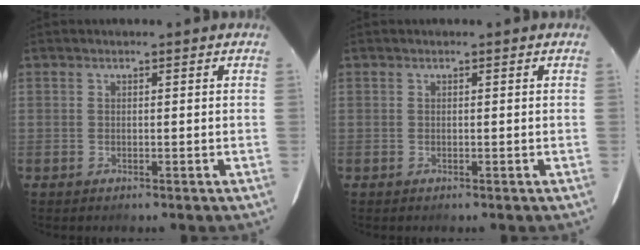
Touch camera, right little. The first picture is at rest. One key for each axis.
{"total": 0.0}